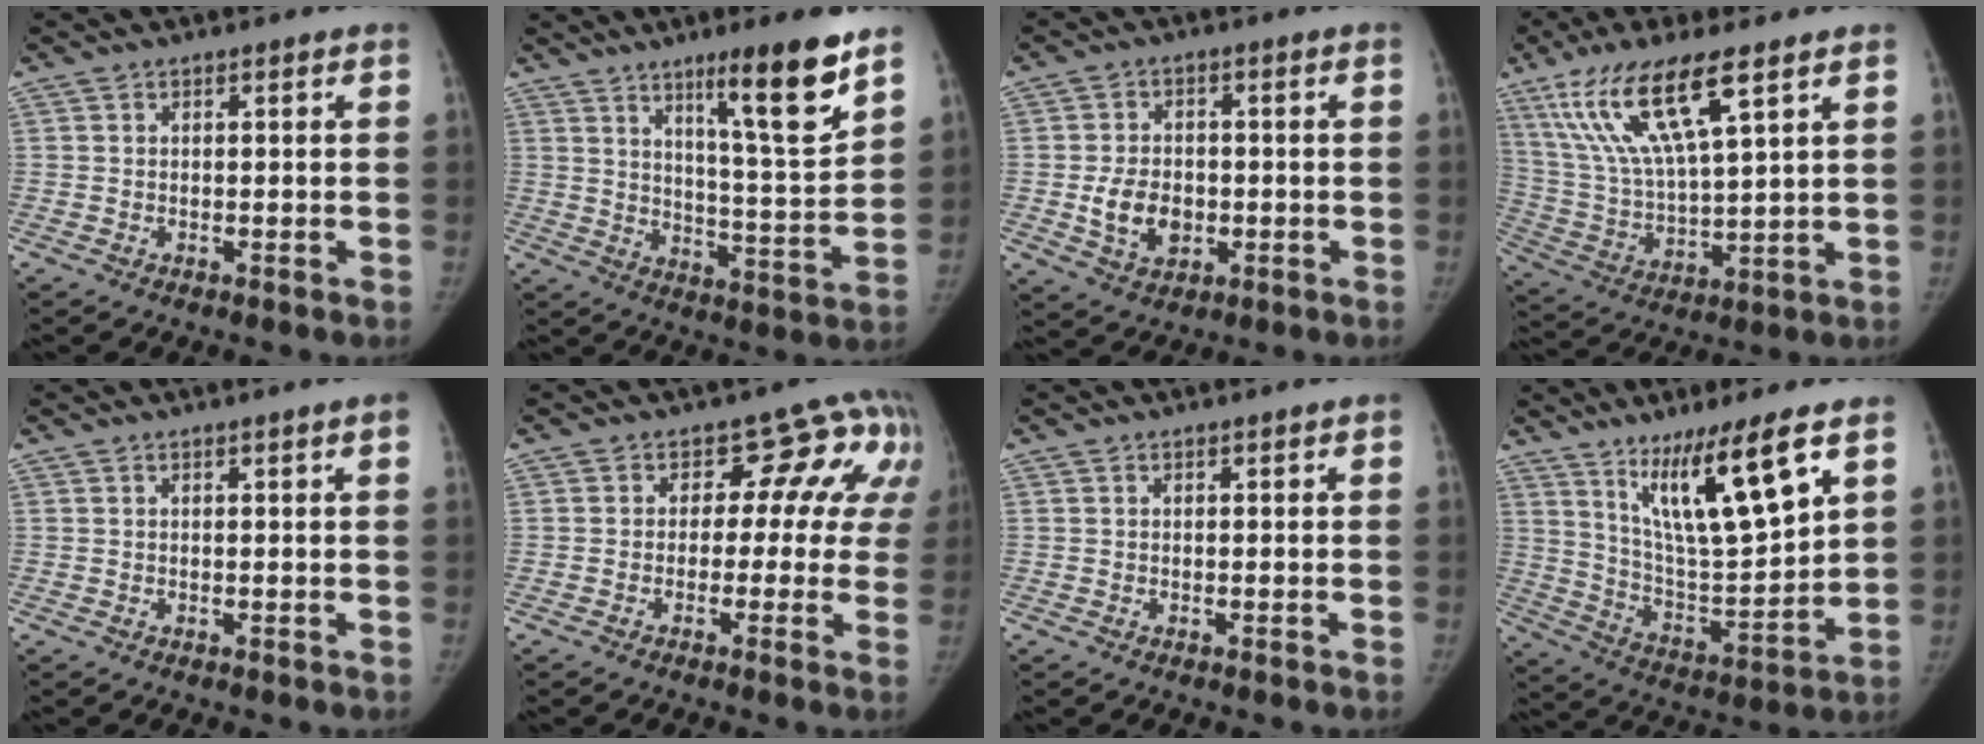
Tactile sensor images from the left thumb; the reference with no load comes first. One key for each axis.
{"total": 15.0, "fx": 9.4, "fy": 1.4, "fz": 11.6, "tx": -0.162, "ty": -0.069, "tz": 0.152}
{"total": 7.8, "fx": -1.3, "fy": 5.9, "fz": 5.0, "tx": -0.069, "ty": 0.003, "tz": -0.016}
{"total": 17.6, "fx": 9.4, "fy": 4.2, "fz": 14.2, "tx": -0.290, "ty": -0.029, "tz": 0.188}
{"total": 2.3, "fx": 1.2, "fy": 0.0, "fz": 2.0, "tx": -0.028, "ty": -0.001, "tz": 0.015}
{"total": 9.9, "fx": 2.4, "fy": 7.8, "fz": 5.5, "tx": 0.000, "ty": 0.013, "tz": 0.012}
{"total": 1.1, "fx": 0.5, "fy": 0.3, "fz": 1.0, "tx": -0.012, "ty": 0.002, "tz": 0.007}
{"total": 17.3, "fx": 9.6, "fy": 3.0, "fz": 14.1, "tx": -0.231, "ty": -0.061, "tz": 0.185}